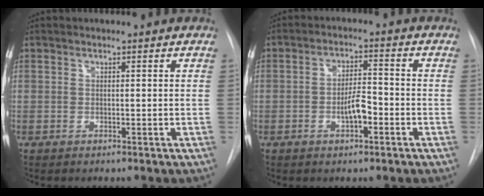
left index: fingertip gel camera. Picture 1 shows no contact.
{"total": 4.4, "force": [-1.6, 1.5, 3.8], "torque": [-0.071, 0.009, -0.028]}